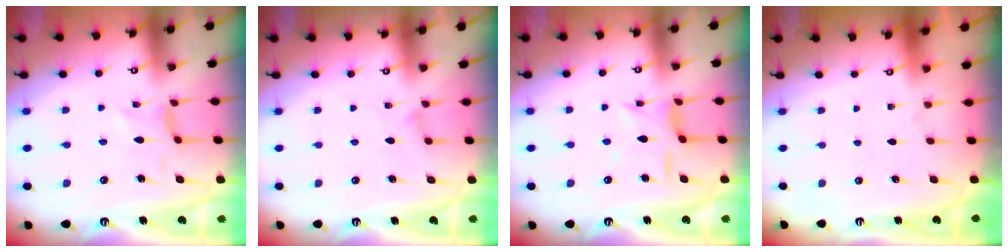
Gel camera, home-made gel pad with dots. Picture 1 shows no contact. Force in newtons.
{"total": 0.8, "press": 0.7, "slide": 0.3}
{"total": 7.4, "press": 7.4, "slide": 0.3}
{"total": 0.0}